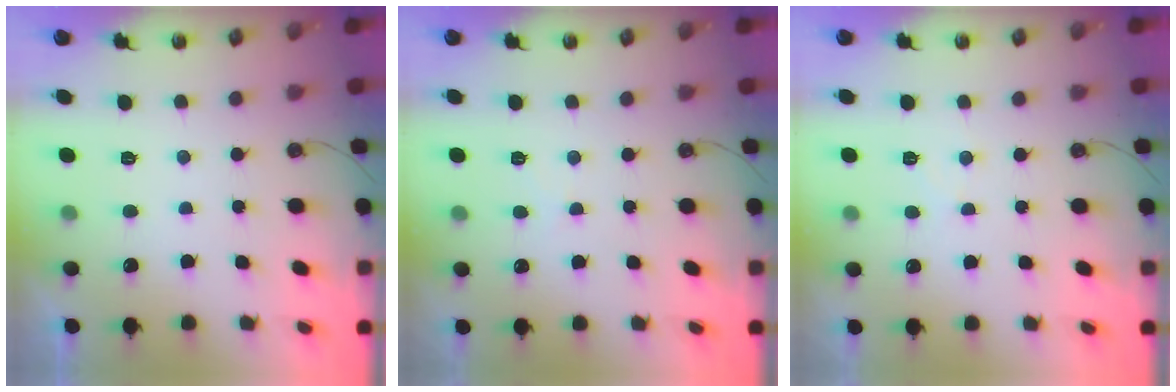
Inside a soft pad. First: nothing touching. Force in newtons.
{"total": 5.6, "press": 5.6, "slide": 0.9}
{"total": 4.7, "press": 4.7, "slide": 0.6}